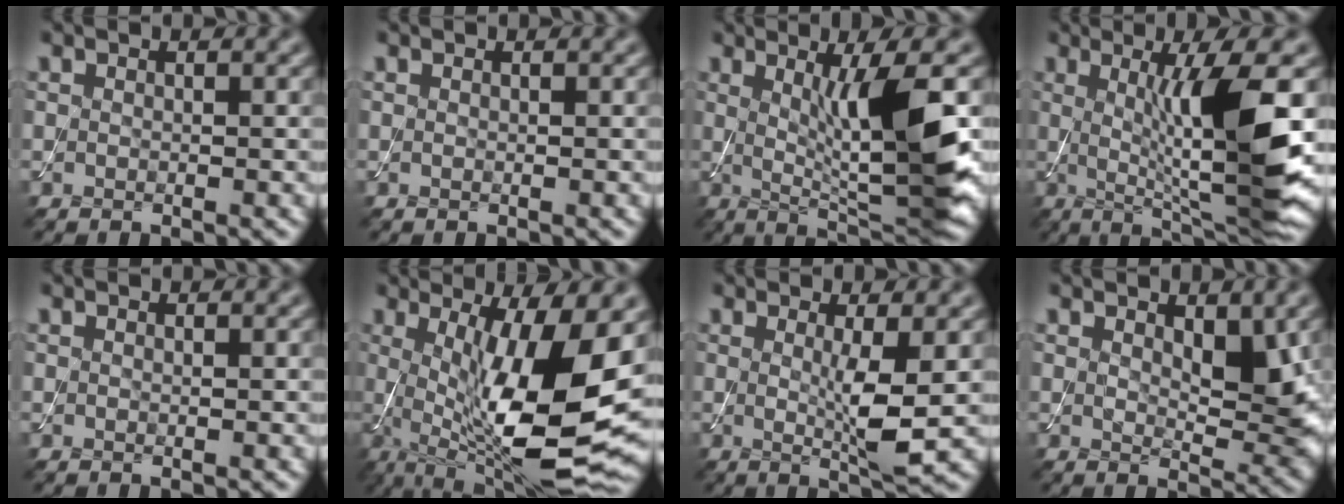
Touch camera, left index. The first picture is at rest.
{"total": 0.0}
{"total": 8.2, "force": [1.1, 1.3, 8.0], "torque": [-0.126, -0.015, 0.028]}
{"total": 9.5, "force": [0.7, 1.4, 9.4], "torque": [-0.142, -0.013, 0.020]}
{"total": 0.0}
{"total": 14.4, "force": [-0.3, 3.7, 13.9], "torque": [-0.217, -0.013, -0.001]}
{"total": 3.6, "force": [0.2, 0.4, 3.6], "torque": [-0.064, -0.012, 0.007]}
{"total": 3.9, "force": [1.3, 1.9, 3.2], "torque": [-0.049, -0.010, 0.026]}